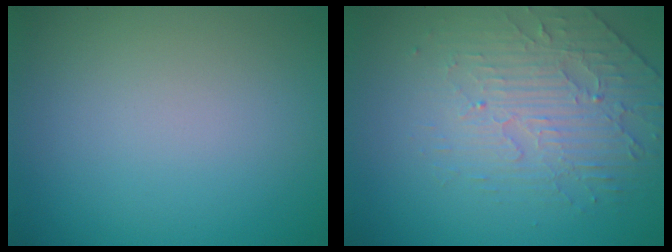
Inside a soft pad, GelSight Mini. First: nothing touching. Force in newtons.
{"total": 4.5, "press": 3.3, "slide": 3.1}